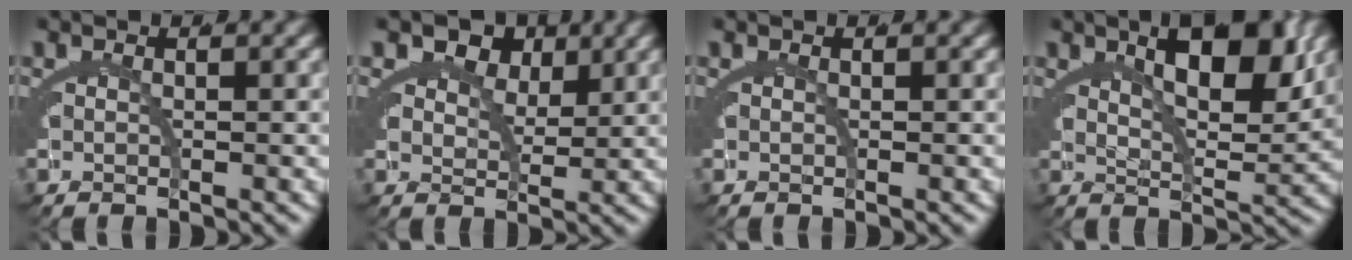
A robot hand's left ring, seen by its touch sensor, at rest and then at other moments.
{"total": 5.6, "force": [2.4, 4.5, 2.4], "torque": [-0.039, -0.011, 0.037]}
{"total": 0.0}
{"total": 7.7, "force": [4.0, 2.7, 6.0], "torque": [-0.073, 0.007, 0.062]}